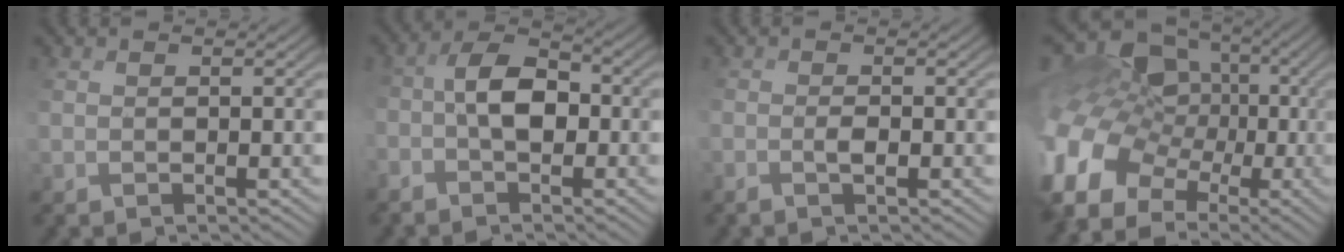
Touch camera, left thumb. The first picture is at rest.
{"total": 5.4, "force": [-0.9, 2.6, 4.6], "torque": [-0.091, 0.015, -0.026]}
{"total": 1.5, "force": [-0.4, 0.0, 1.5], "torque": [-0.027, 0.008, -0.007]}
{"total": 17.8, "force": [-3.2, 13.4, 11.2], "torque": [-0.270, 0.003, -0.047]}